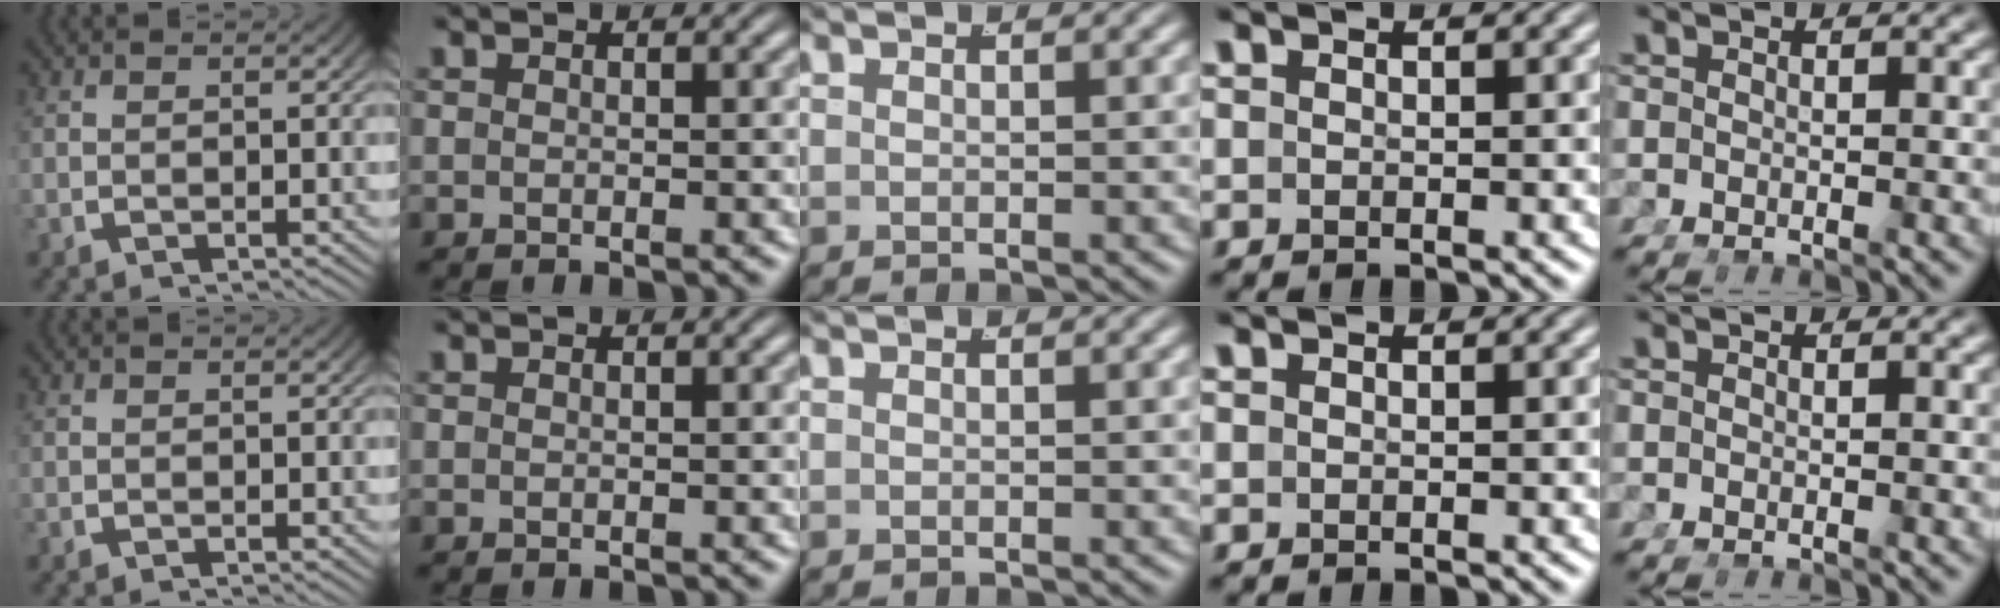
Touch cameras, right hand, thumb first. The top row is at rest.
{}